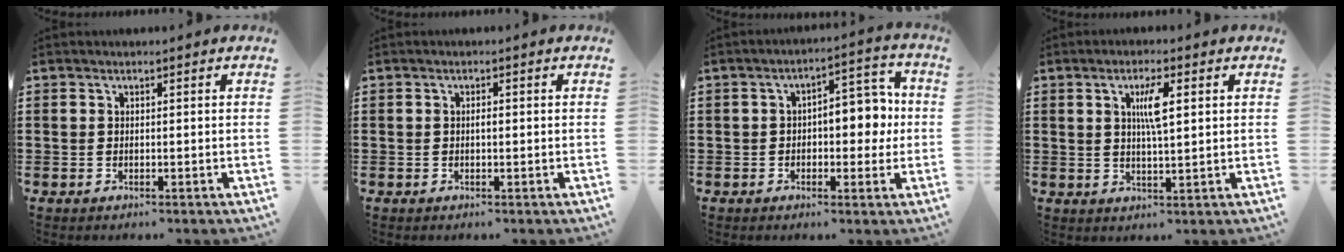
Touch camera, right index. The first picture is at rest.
{"total": 0.9, "force": [0.0, 0.3, 0.8], "torque": [-0.017, -0.001, 0.000]}
{"total": 7.5, "force": [0.0, 4.3, 6.2], "torque": [-0.084, 0.003, -0.008]}
{"total": 4.6, "force": [1.3, 1.0, 4.3], "torque": [-0.081, 0.006, 0.017]}